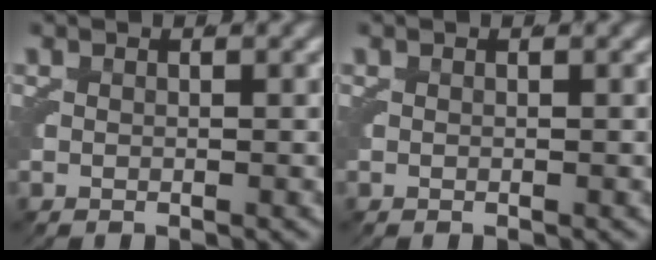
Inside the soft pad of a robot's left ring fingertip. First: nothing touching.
{"total": 0.0}